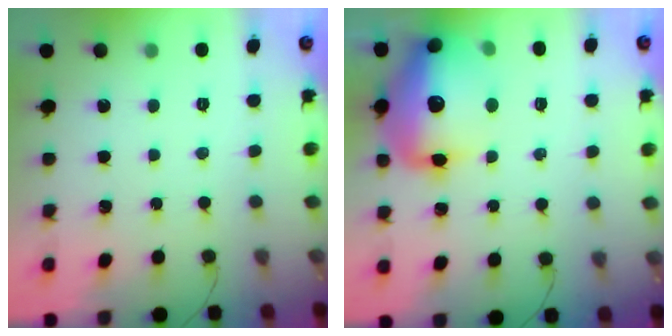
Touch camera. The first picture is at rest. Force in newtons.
{"total": 20.0, "press": 19.6, "slide": 3.9}